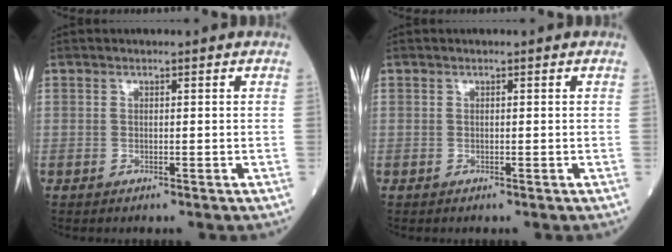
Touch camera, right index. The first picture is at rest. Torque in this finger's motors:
{"motor_torque": [0.05, -0.03, 0.05, 0.02]}